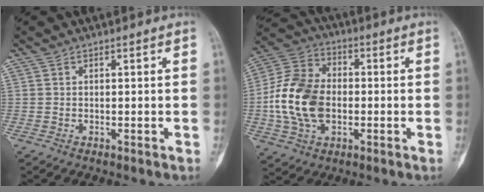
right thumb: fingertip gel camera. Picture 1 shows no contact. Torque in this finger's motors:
{"motor_torque": [1.18, 1.77, 0.94, -0.89, 0.32]}